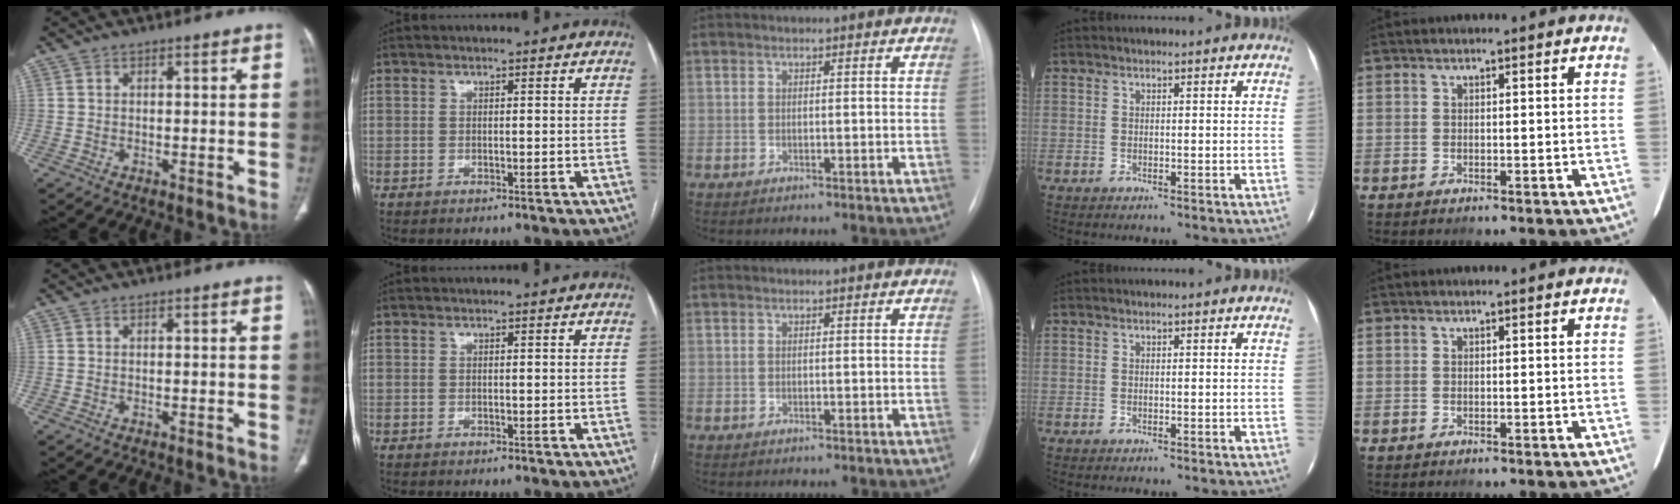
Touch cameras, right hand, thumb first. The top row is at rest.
{}